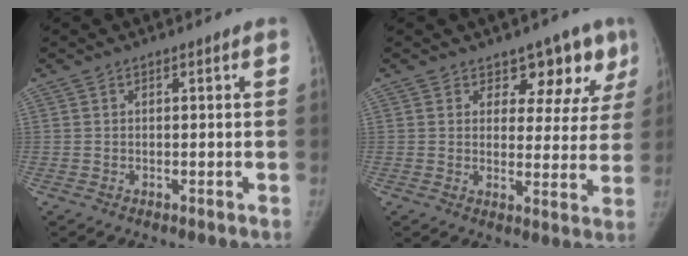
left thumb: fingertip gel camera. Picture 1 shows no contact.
{"total": 8.7, "force": [6.0, 5.4, 3.2], "torque": [0.006, -0.033, 0.066]}